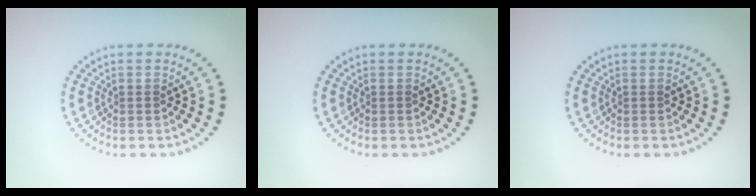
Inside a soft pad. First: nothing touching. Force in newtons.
{"total": 0.0}
{"total": 0.0}